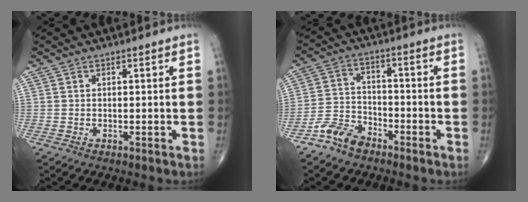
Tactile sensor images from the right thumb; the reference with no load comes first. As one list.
[{"total": 6.9, "force": [-5.1, 3.7, 2.7], "torque": [-0.045, 0.030, -0.106]}]